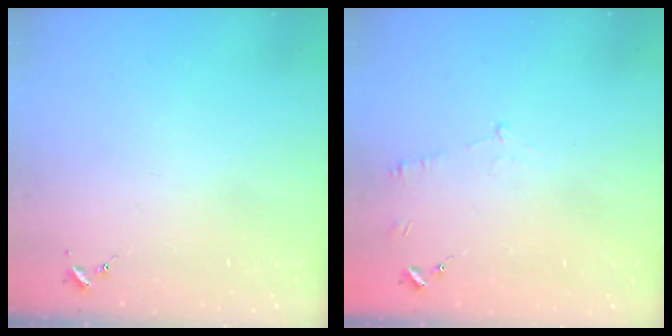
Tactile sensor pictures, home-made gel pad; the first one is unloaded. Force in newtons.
{"total": 4.5, "press": 4.2, "slide": 1.4}